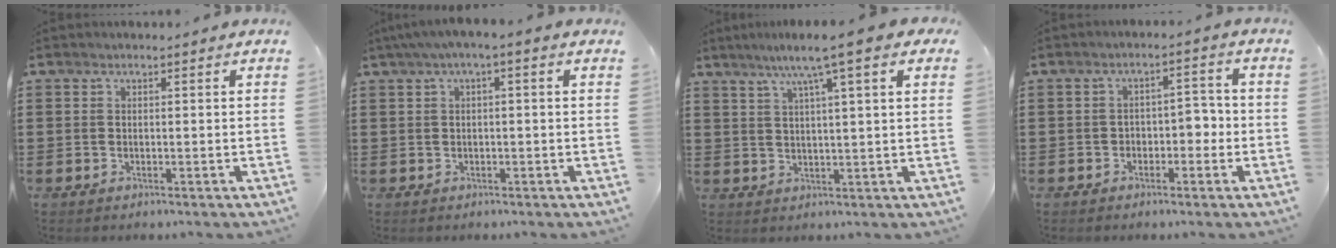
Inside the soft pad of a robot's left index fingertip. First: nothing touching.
{"total": 2.0, "force": [-0.6, 0.1, 1.9], "torque": [-0.030, -0.002, -0.013]}
{"total": 7.2, "force": [4.4, 0.1, 5.7], "torque": [-0.122, -0.003, 0.071]}
{"total": 3.1, "force": [-1.5, 1.9, 1.9], "torque": [-0.041, 0.008, -0.034]}